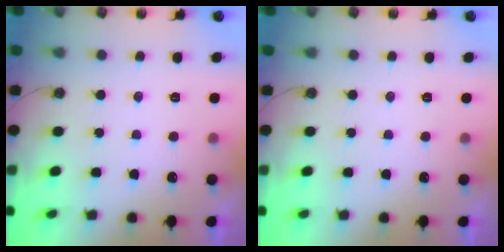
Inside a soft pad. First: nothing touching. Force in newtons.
{"total": 0.0}